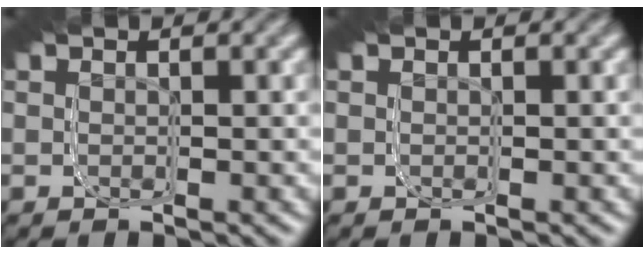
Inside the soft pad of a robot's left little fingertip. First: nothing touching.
{"total": 0.0}